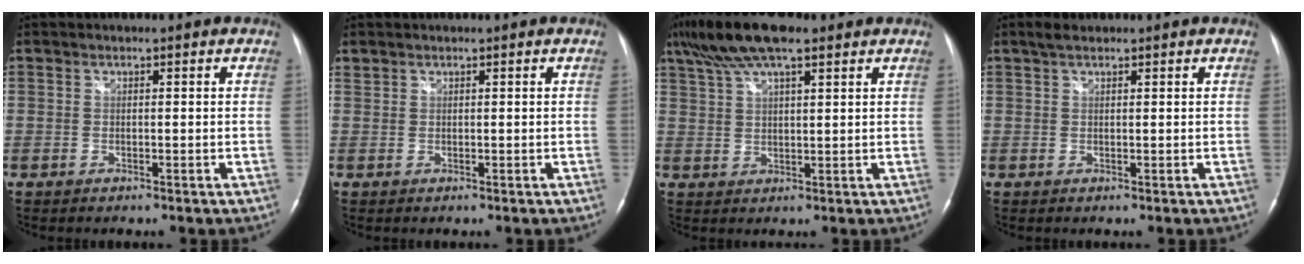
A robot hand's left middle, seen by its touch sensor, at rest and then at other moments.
{"total": 0.6, "force": [0.6, 0.2, -0.1], "torque": [-0.003, 0.007, 0.012]}
{"total": 10.9, "force": [7.6, 2.4, 7.4], "torque": [-0.146, 0.028, 0.133]}
{"total": 2.0, "force": [1.5, 0.7, 1.1], "torque": [-0.023, 0.009, 0.026]}